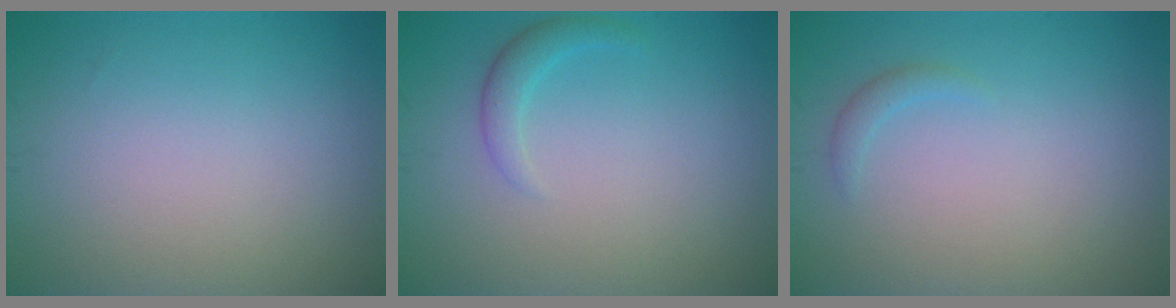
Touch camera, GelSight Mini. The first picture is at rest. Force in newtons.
{"total": 1.5, "press": 1.5, "slide": 0.2}
{"total": 0.9, "press": 0.9, "slide": 0.0}